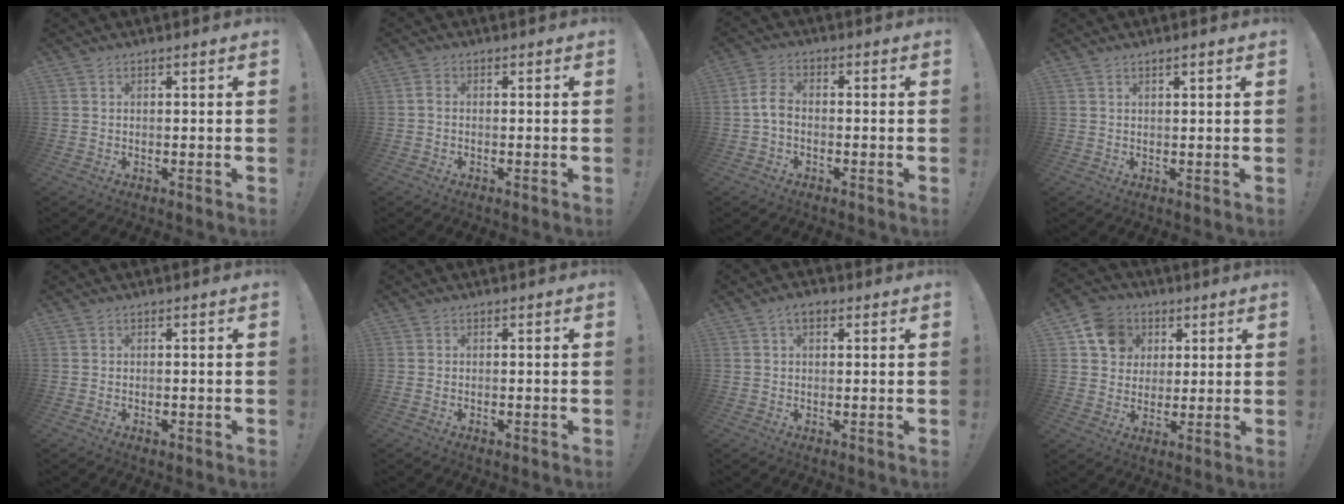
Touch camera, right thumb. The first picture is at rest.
{"total": 1.5, "force": [-0.6, 0.8, 1.1], "torque": [-0.018, 0.006, -0.012]}
{"total": 5.5, "force": [-1.1, 3.5, 4.1], "torque": [-0.082, 0.012, -0.019]}
{"total": 1.4, "force": [0.8, 0.0, 1.1], "torque": [-0.015, -0.003, 0.011]}
{"total": 0.8, "force": [-0.6, 0.3, 0.4], "torque": [-0.005, 0.002, -0.011]}
{"total": 0.7, "force": [-0.5, 0.3, 0.4], "torque": [-0.007, 0.001, -0.010]}
{"total": 3.6, "force": [1.4, 2.1, 2.6], "torque": [-0.036, -0.001, 0.025]}
{"total": 11.8, "force": [4.1, 10.2, 4.0], "torque": [-0.046, -0.013, 0.084]}